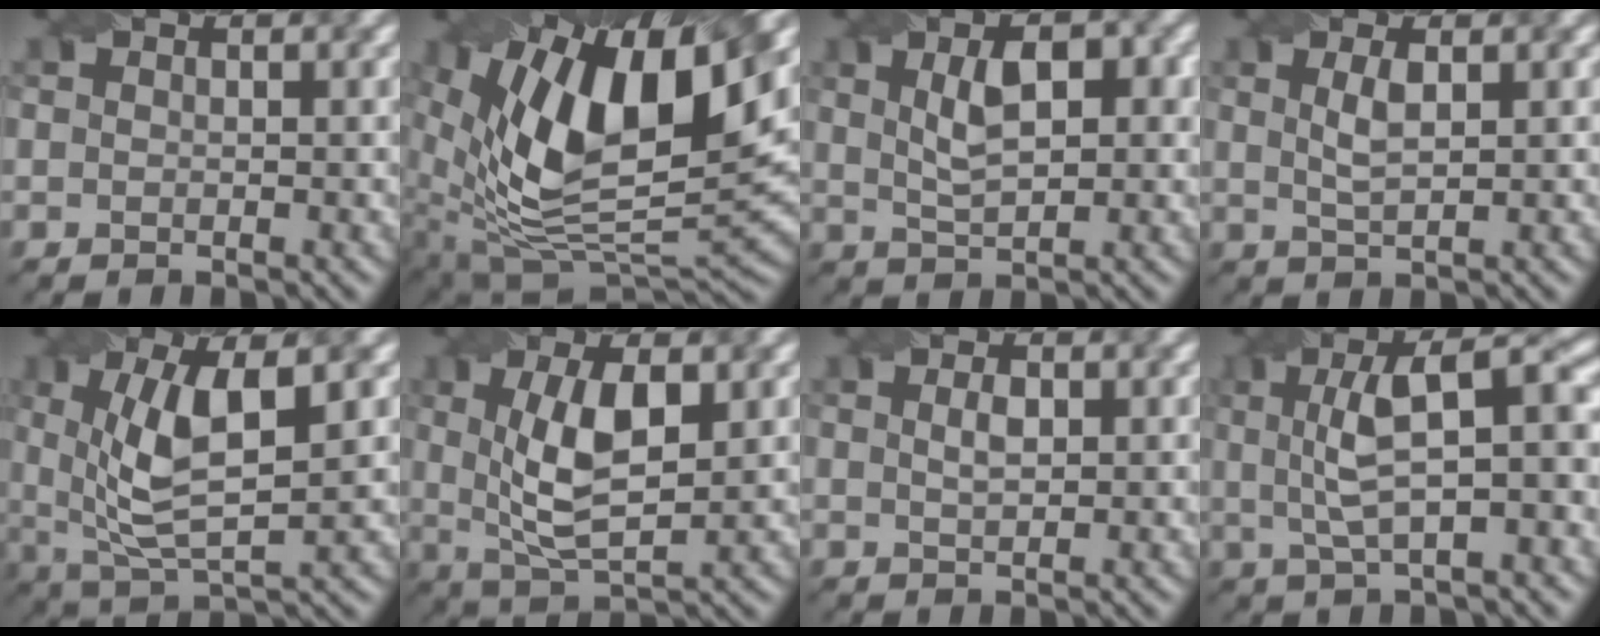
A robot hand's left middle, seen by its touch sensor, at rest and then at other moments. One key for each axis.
{"total": 14.8, "fx": 5.8, "fy": 6.5, "fz": 11.9, "tx": -0.233, "ty": 0.011, "tz": 0.100}
{"total": 4.7, "fx": 1.3, "fy": 2.1, "fz": 4.0, "tx": -0.077, "ty": 0.001, "tz": 0.024}
{"total": 2.2, "fx": 0.7, "fy": 0.7, "fz": 2.0, "tx": -0.041, "ty": 0.000, "tz": 0.017}
{"total": 7.9, "fx": 1.6, "fy": 2.7, "fz": 7.2, "tx": -0.146, "ty": -0.002, "tz": 0.030}
{"total": 6.6, "fx": 1.1, "fy": 2.6, "fz": 6.0, "tx": -0.123, "ty": -0.003, "tz": 0.023}
{"total": 1.5, "fx": 0.4, "fy": 0.7, "fz": 1.2, "tx": -0.026, "ty": 0.001, "tz": 0.012}
{"total": 7.1, "fx": 1.0, "fy": 2.0, "fz": 6.7, "tx": -0.118, "ty": 0.015, "tz": 0.013}